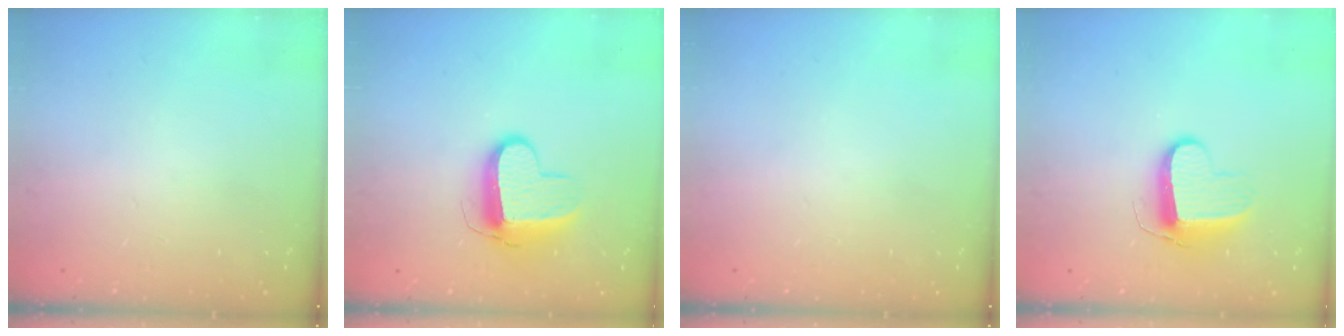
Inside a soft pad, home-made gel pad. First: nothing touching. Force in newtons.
{"total": 11.1, "press": 11.1, "slide": 0.4}
{"total": 0.0}
{"total": 9.4, "press": 9.4, "slide": 0.2}